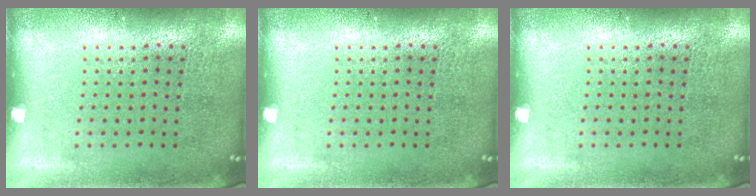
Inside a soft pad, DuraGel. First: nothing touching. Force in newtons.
{"total": 0.0}
{"total": 0.0}